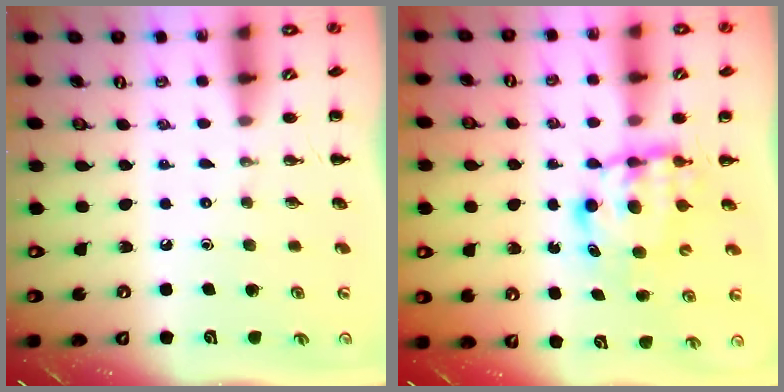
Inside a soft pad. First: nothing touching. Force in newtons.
{"total": 5.6, "press": 5.6, "slide": 0.5}